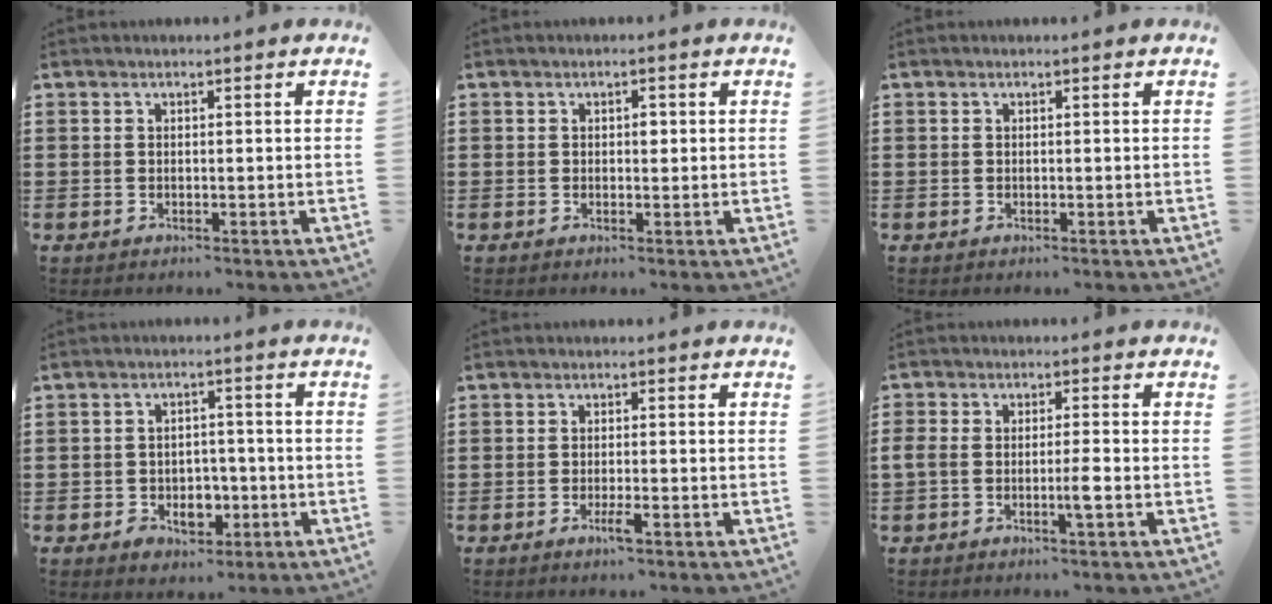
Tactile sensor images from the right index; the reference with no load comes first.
{"total": 1.3, "force": [0.3, 0.7, 1.0], "torque": [-0.013, 0.002, 0.001]}
{"total": 0.0}
{"total": 4.4, "force": [-1.8, 3.5, 2.0], "torque": [-0.034, 0.006, -0.035]}
{"total": 2.3, "force": [-1.2, 0.2, 1.9], "torque": [-0.040, -0.005, -0.023]}
{"total": 3.6, "force": [-1.3, 0.7, 3.2], "torque": [-0.064, 0.001, -0.027]}